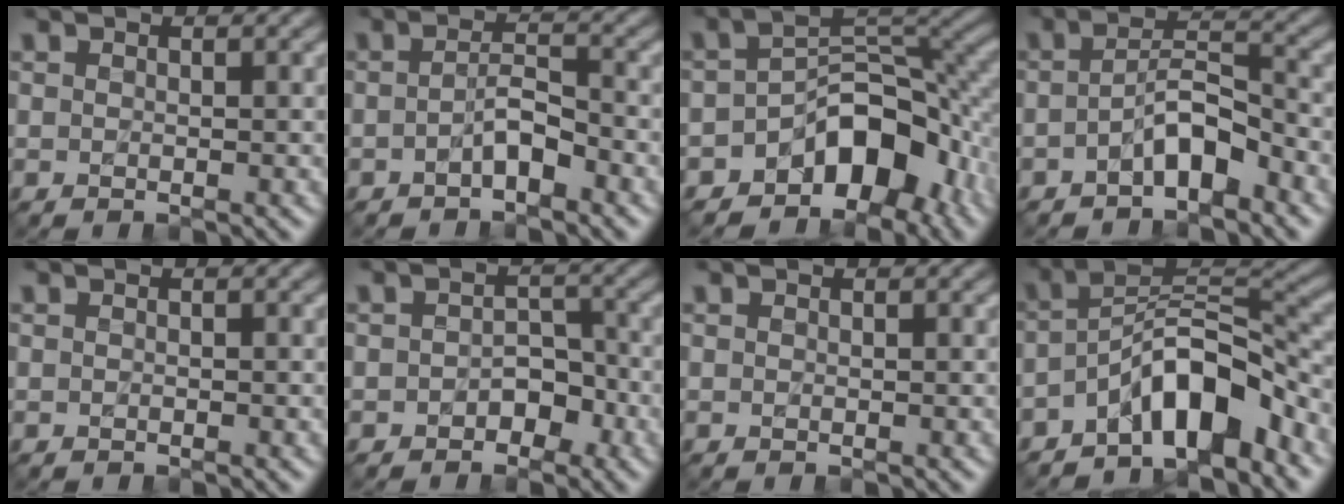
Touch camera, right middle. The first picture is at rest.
{"total": 2.1, "force": [-1.1, 0.6, 1.7], "torque": [-0.032, 0.008, -0.024]}
{"total": 9.0, "force": [-4.7, 5.1, 5.7], "torque": [-0.058, 0.005, -0.084]}
{"total": 3.6, "force": [-1.9, 1.3, 2.8], "torque": [-0.049, 0.013, -0.038]}
{"total": 0.0}
{"total": 2.4, "force": [-1.2, 1.7, 1.2], "torque": [-0.014, 0.006, -0.018]}
{"total": 0.0}
{"total": 7.5, "force": [-4.4, 2.8, 5.3], "torque": [-0.071, 0.013, -0.084]}